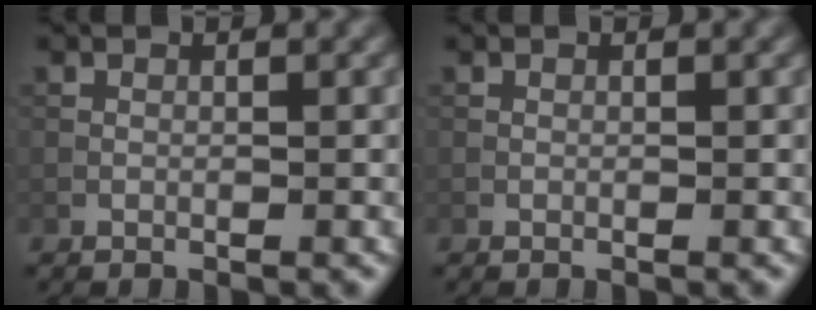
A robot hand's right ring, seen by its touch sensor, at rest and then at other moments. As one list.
[{"total": 0.0}]